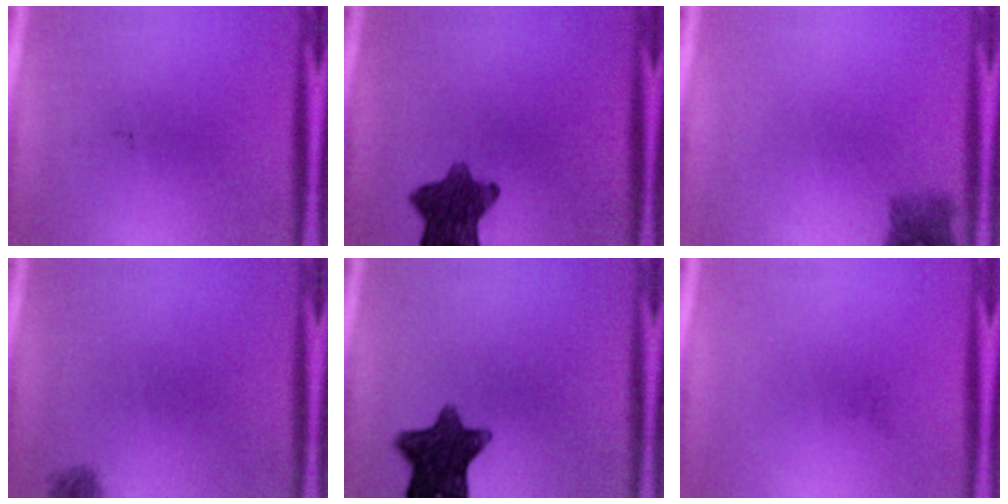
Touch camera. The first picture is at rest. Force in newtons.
{"total": 9.9}
{"total": 2.7}
{"total": 1.0}
{"total": 11.4}
{"total": 0.0}